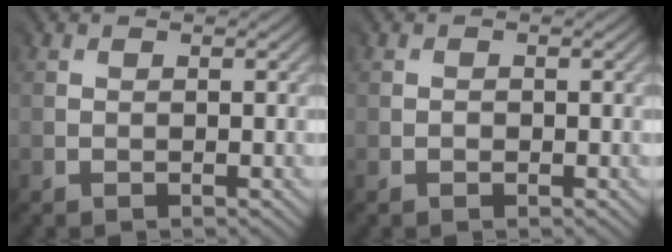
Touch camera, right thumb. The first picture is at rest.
{"total": 0.6, "force": [0.0, 0.6, 0.1], "torque": [-0.001, -0.001, 0.001]}